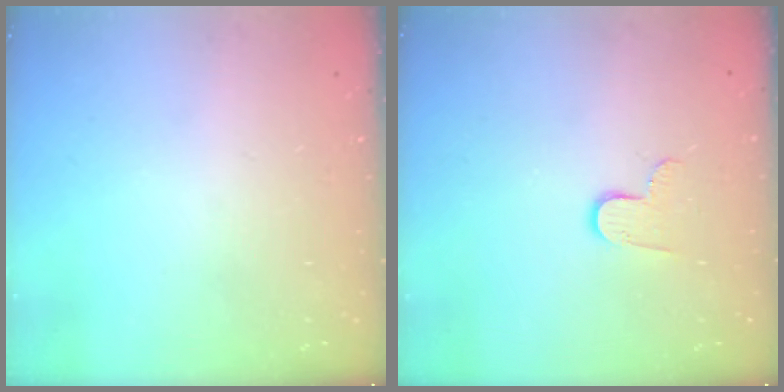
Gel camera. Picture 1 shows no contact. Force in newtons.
{"total": 6.5, "press": 6.4, "slide": 0.6}